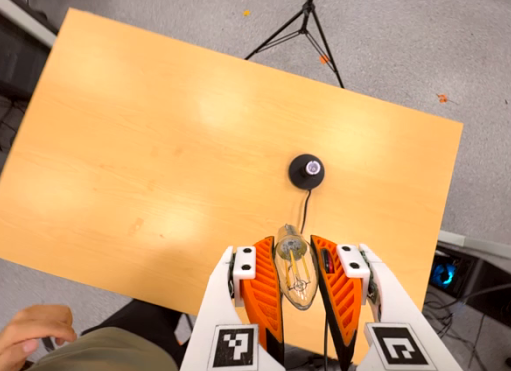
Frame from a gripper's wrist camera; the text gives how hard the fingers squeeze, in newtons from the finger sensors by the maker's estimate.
{"total": 20.6, "left": 22.5, "right": 18.7}